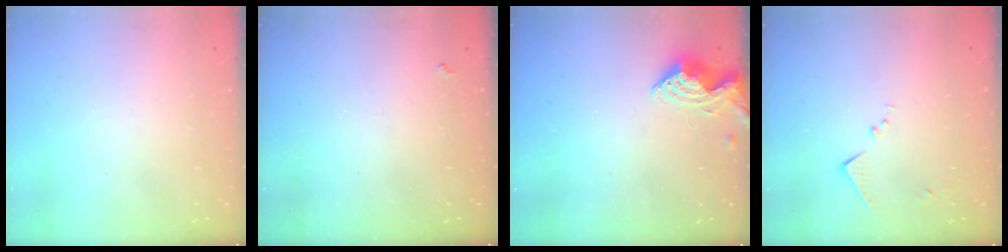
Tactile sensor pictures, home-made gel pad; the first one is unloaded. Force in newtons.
{"total": 4.6, "press": 4.5, "slide": 0.6}
{"total": 8.2, "press": 8.1, "slide": 0.3}
{"total": 6.2, "press": 6.1, "slide": 0.7}